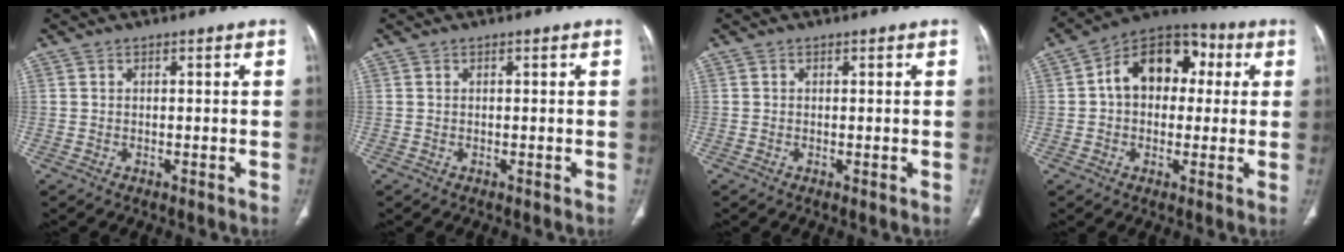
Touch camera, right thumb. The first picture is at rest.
{"total": 0.0}
{"total": 0.0}
{"total": 14.4, "force": [2.5, 10.2, 9.8], "torque": [-0.114, 0.032, 0.026]}